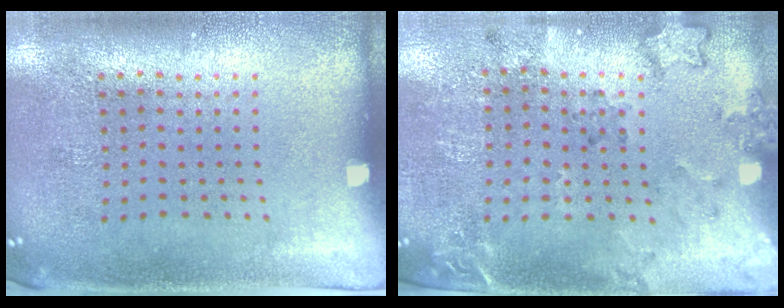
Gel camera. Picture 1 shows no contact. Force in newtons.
{"total": 2.0, "press": 1.5, "slide": 1.4}